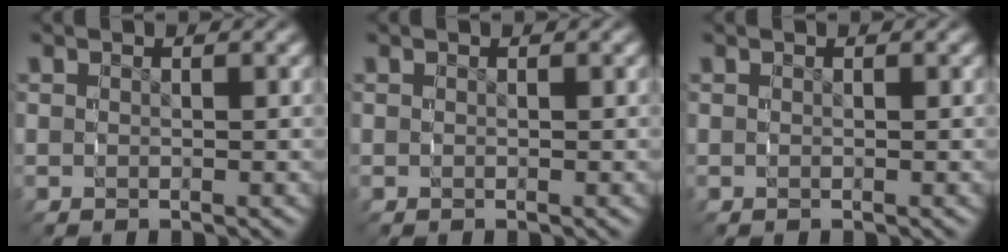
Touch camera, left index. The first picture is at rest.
{"total": 0.0}
{"total": 0.0}